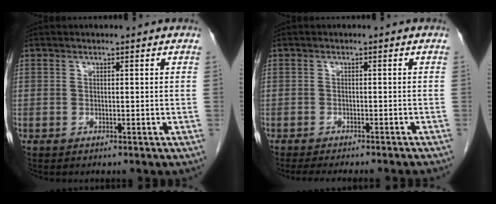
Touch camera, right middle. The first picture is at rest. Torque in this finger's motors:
{"motor_torque": [0.07, -0.05, 0.01, 0.01]}